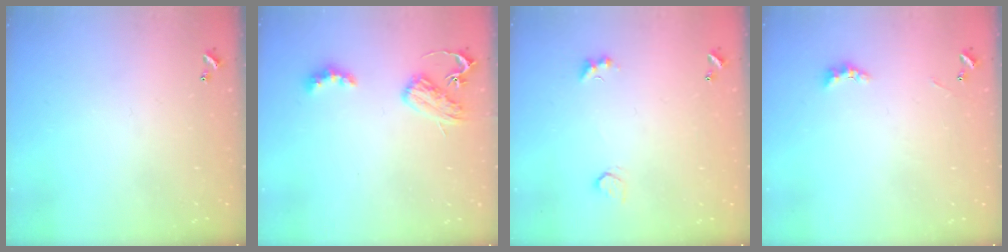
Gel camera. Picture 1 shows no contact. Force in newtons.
{"total": 4.0, "press": 4.0, "slide": 0.5}
{"total": 2.8, "press": 2.6, "slide": 1.0}
{"total": 2.5, "press": 2.5, "slide": 0.6}